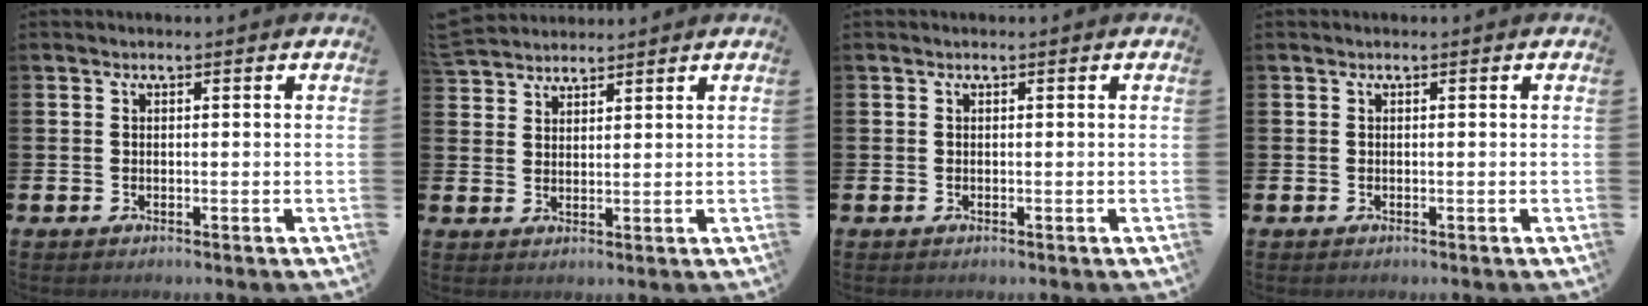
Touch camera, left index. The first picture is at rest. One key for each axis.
{"total": 3.7, "fx": 3.6, "fy": 0.8, "fz": -0.1, "tx": 0.007, "ty": -0.019, "tz": 0.065}
{"total": 0.0}
{"total": 0.0}